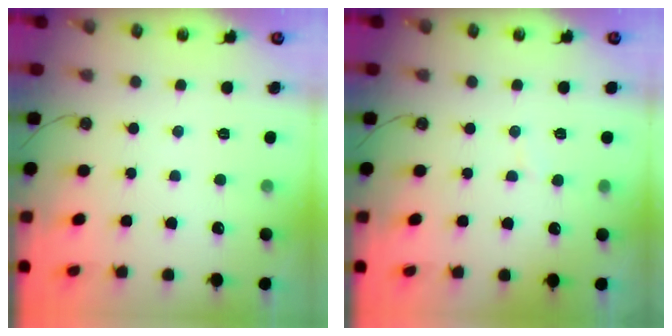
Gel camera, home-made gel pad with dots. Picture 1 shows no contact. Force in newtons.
{"total": 3.5, "press": 3.5, "slide": 0.3}